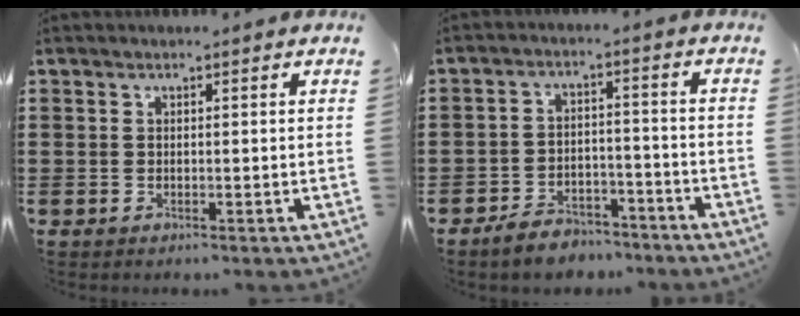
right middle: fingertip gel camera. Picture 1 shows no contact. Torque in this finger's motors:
{"motor_torque": [1.17, -0.36, 0.12, 0.11]}